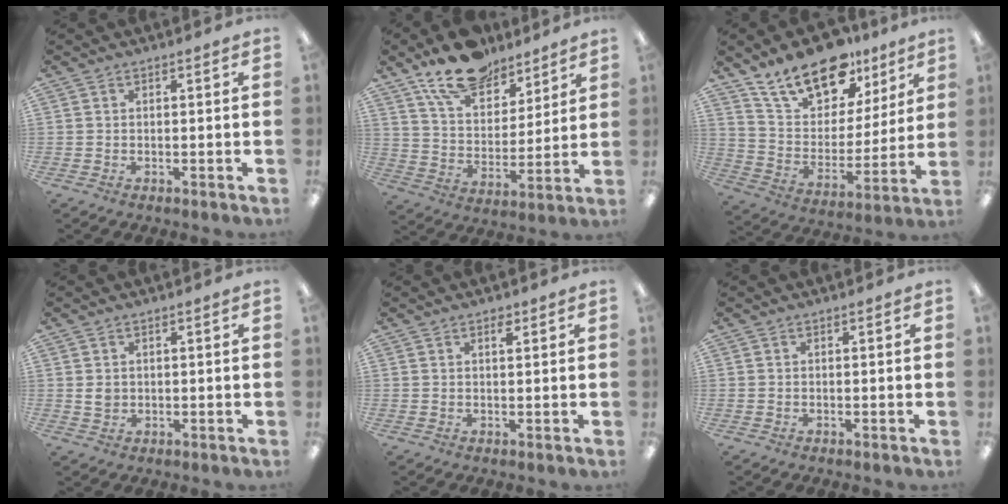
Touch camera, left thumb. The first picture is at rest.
{"total": 15.2, "force": [11.8, 7.3, 6.2], "torque": [-0.099, -0.069, 0.215]}
{"total": 19.0, "force": [14.3, 9.6, 8.0], "torque": [-0.154, -0.085, 0.259]}
{"total": 2.3, "force": [0.4, 1.9, 1.3], "torque": [-0.017, 0.001, 0.005]}
{"total": 1.7, "force": [1.2, 0.6, 1.0], "torque": [-0.006, -0.006, 0.017]}
{"total": 0.0}